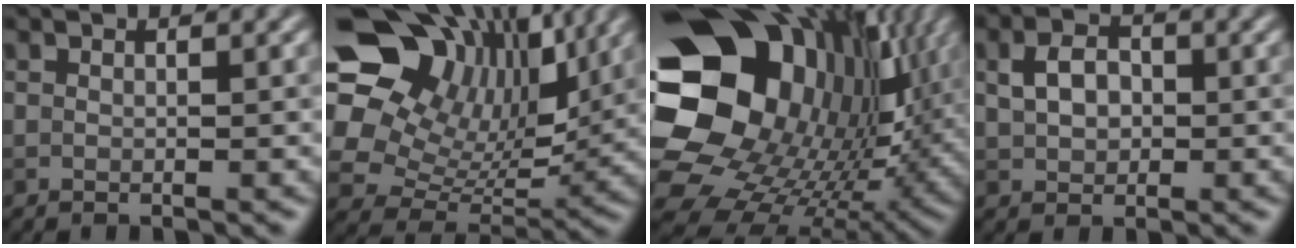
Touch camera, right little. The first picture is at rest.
{"total": 15.3, "force": [6.3, 10.9, 8.7], "torque": [-0.174, 0.032, 0.116]}
{"total": 22.2, "force": [3.6, 17.9, 12.7], "torque": [-0.286, -0.043, 0.079]}
{"total": 3.0, "force": [0.3, 2.3, 1.9], "torque": [-0.042, 0.004, 0.003]}